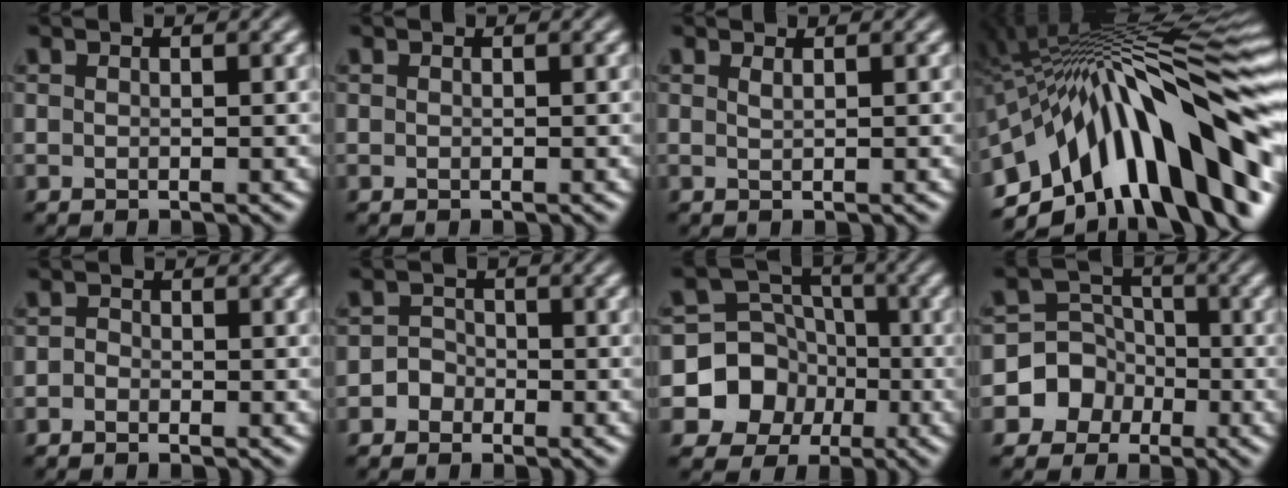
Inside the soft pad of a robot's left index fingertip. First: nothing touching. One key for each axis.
{"total": 0.0}
{"total": 0.5, "fx": 0.4, "fy": 0.2, "fz": 0.3, "tx": 0.000, "ty": -0.001, "tz": 0.007}
{"total": 16.0, "fx": -4.4, "fy": 6.2, "fz": 14.1, "tx": -0.188, "ty": 0.048, "tz": -0.081}
{"total": 0.6, "fx": -0.5, "fy": 0.2, "fz": -0.2, "tx": 0.000, "ty": -0.002, "tz": -0.007}
{"total": 1.3, "fx": -0.9, "fy": 1.0, "fz": -0.2, "tx": 0.006, "ty": 0.006, "tz": -0.012}
{"total": 6.0, "fx": -2.2, "fy": 5.5, "fz": 1.0, "tx": 0.003, "ty": 0.006, "tz": -0.062}
{"total": 4.7, "fx": -2.1, "fy": 4.3, "fz": 0.2, "tx": 0.024, "ty": 0.007, "tz": -0.059}